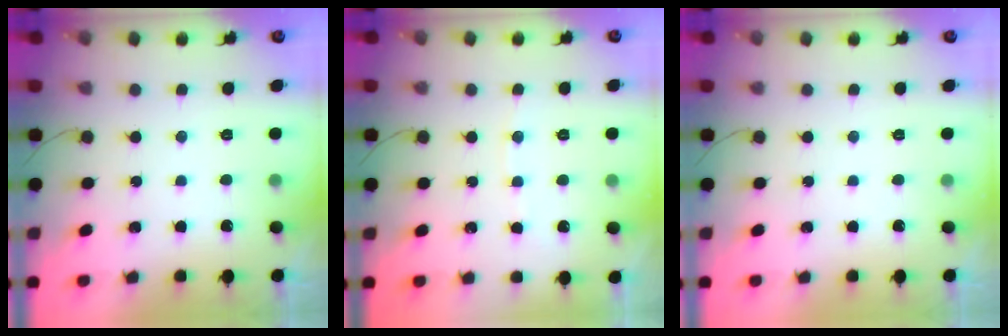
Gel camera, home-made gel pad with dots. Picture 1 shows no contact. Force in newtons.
{"total": 4.4, "press": 4.4, "slide": 0.4}
{"total": 0.0}